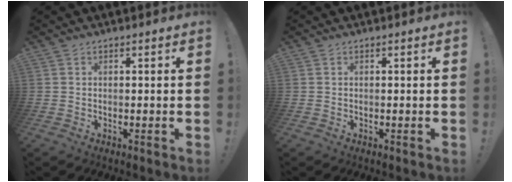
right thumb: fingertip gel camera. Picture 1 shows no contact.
{"total": 0.0}